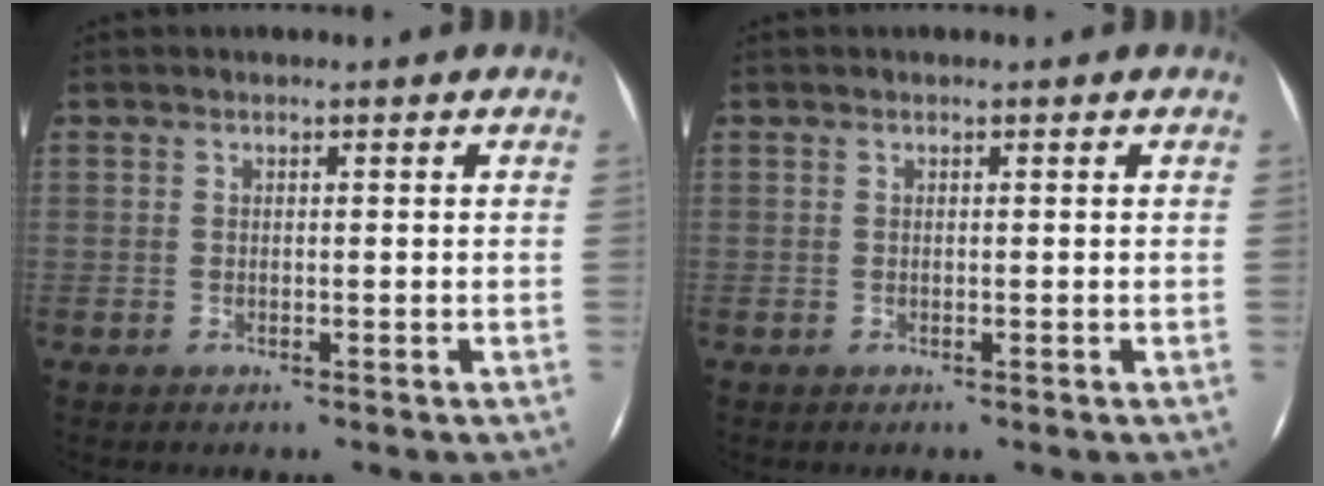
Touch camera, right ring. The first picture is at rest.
{"total": 0.0}